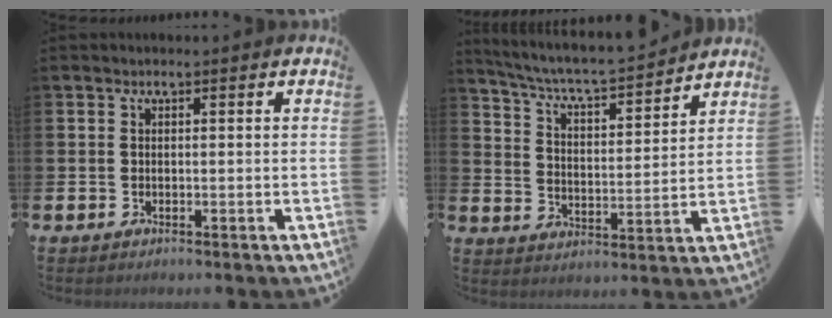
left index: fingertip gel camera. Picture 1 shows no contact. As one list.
[{"total": 6.3, "force": [6.0, 0.4, 1.7], "torque": [-0.060, -0.050, 0.100]}]